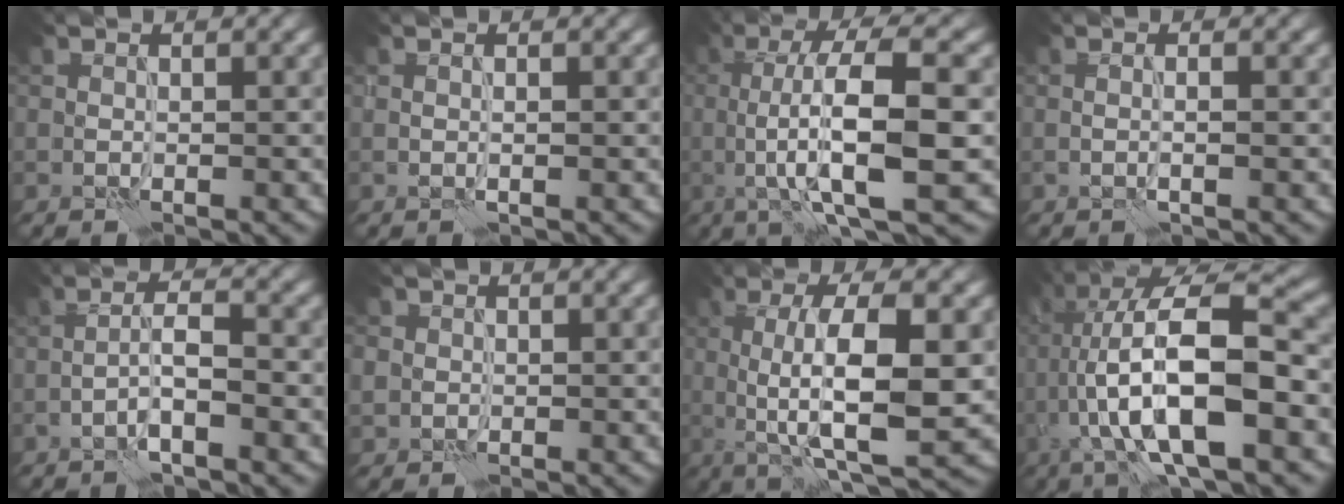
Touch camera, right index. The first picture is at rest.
{"total": 0.5, "force": [0.0, 0.1, 0.5], "torque": [-0.013, 0.000, 0.000]}
{"total": 10.5, "force": [-0.6, 2.9, 10.0], "torque": [-0.150, 0.012, -0.015]}
{"total": 1.1, "force": [-0.1, 0.2, 1.1], "torque": [-0.017, -0.005, -0.005]}
{"total": 3.0, "force": [-1.5, 0.5, 2.6], "torque": [-0.051, 0.012, -0.033]}
{"total": 1.9, "force": [0.2, 1.8, 0.3], "torque": [-0.006, 0.004, 0.004]}
{"total": 9.6, "force": [0.2, 2.8, 9.2], "torque": [-0.142, 0.003, 0.006]}
{"total": 14.2, "force": [-1.1, 4.9, 13.3], "torque": [-0.248, 0.029, -0.018]}